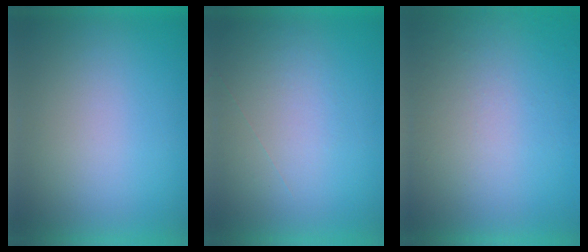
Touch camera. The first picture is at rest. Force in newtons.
{"total": 1.0}
{"total": 8.6}